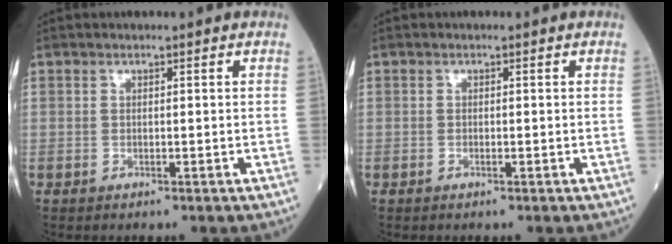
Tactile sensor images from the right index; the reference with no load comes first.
{"total": 0.0}